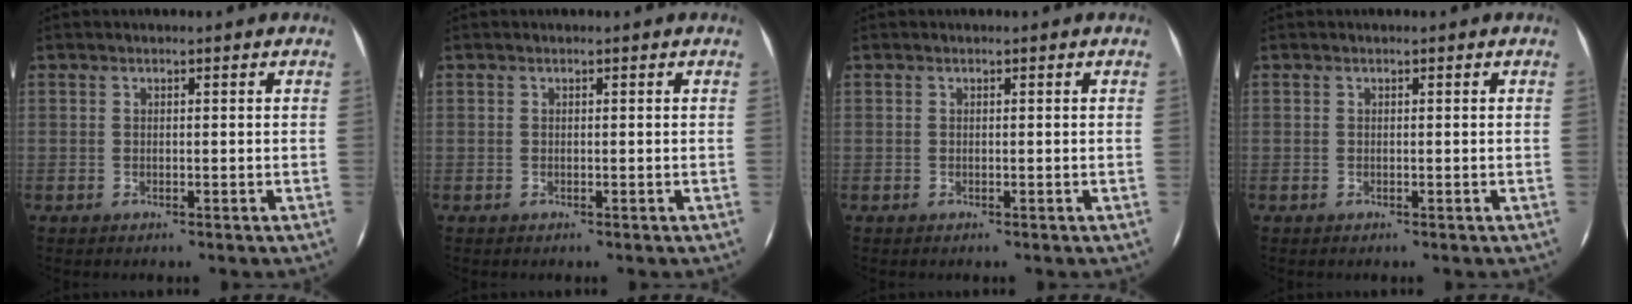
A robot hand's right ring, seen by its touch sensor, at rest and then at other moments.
{"total": 0.0}
{"total": 0.0}
{"total": 0.0}